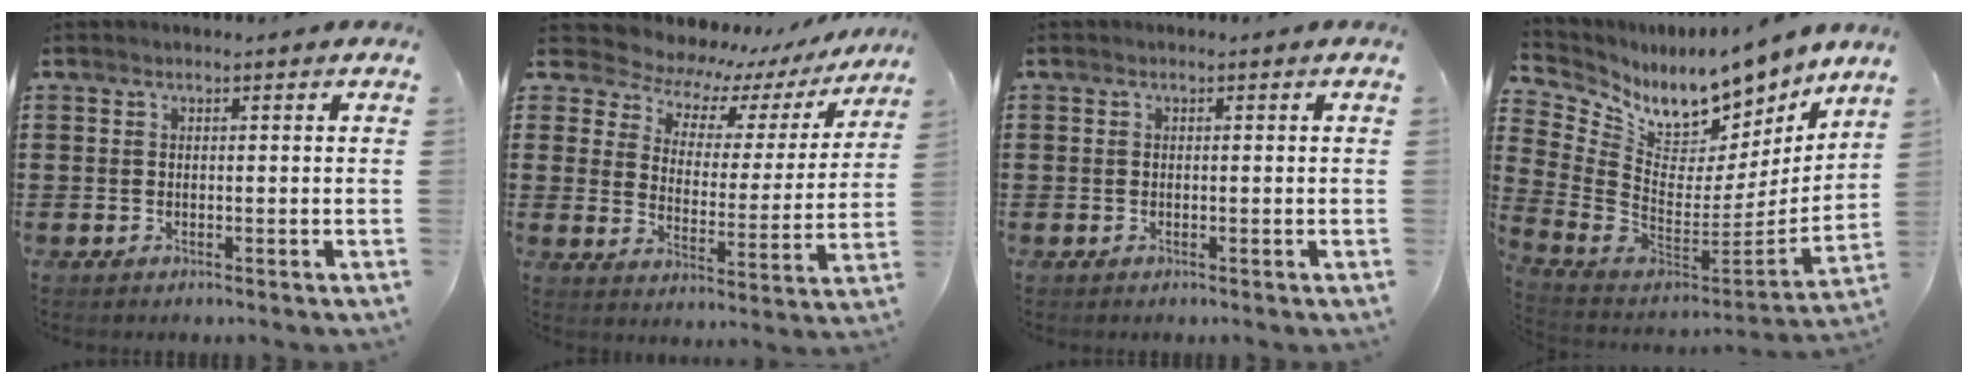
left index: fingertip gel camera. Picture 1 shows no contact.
{"total": 5.8, "force": [5.1, 2.7, 0.7], "torque": [-0.044, -0.044, 0.083]}
{"total": 0.0}
{"total": 10.2, "force": [8.5, 3.8, 4.1], "torque": [-0.109, -0.073, 0.149]}